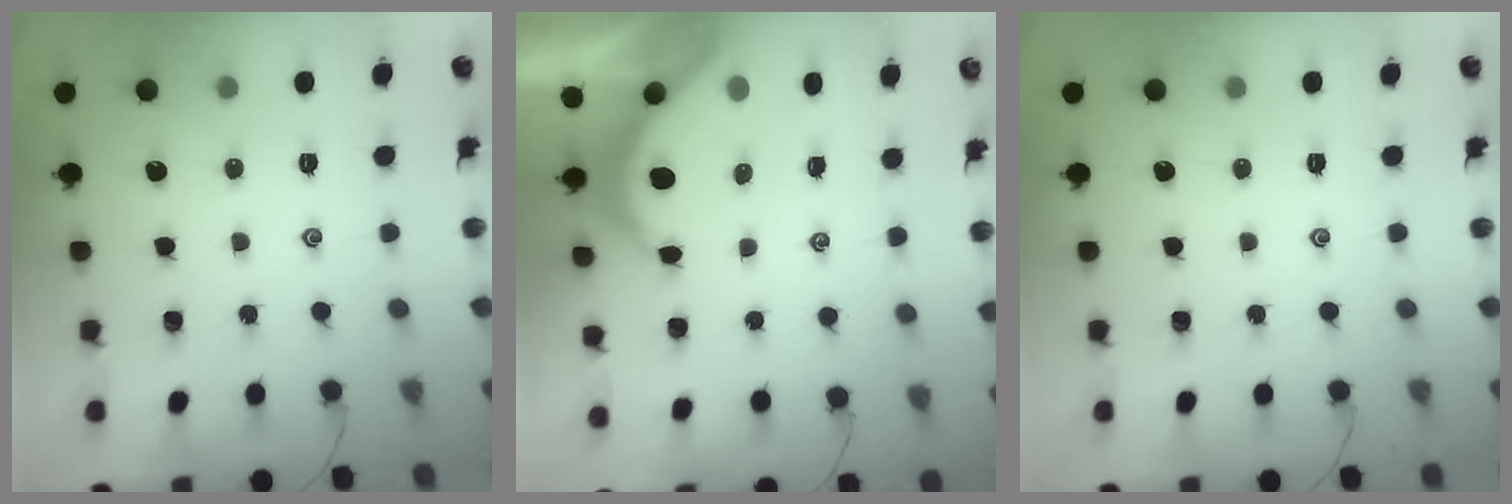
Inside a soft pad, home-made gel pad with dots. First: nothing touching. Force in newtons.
{"total": 5.4, "press": 5.4, "slide": 0.4}
{"total": 0.0}